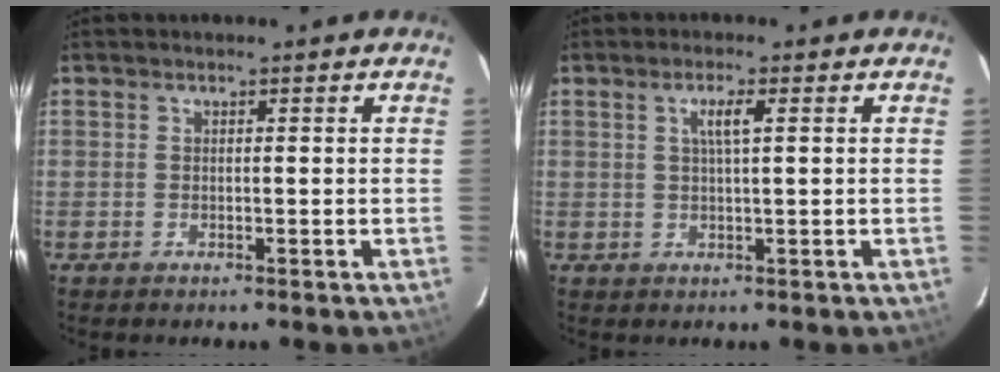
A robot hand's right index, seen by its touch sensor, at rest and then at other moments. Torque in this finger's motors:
{"motor_torque": [0.20, 0.15, 0.08, 0.05]}